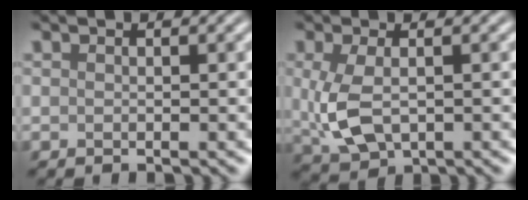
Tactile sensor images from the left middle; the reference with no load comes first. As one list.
[{"total": 4.4, "force": [0.0, 2.6, 3.6], "torque": [-0.091, -0.006, 0.005]}]